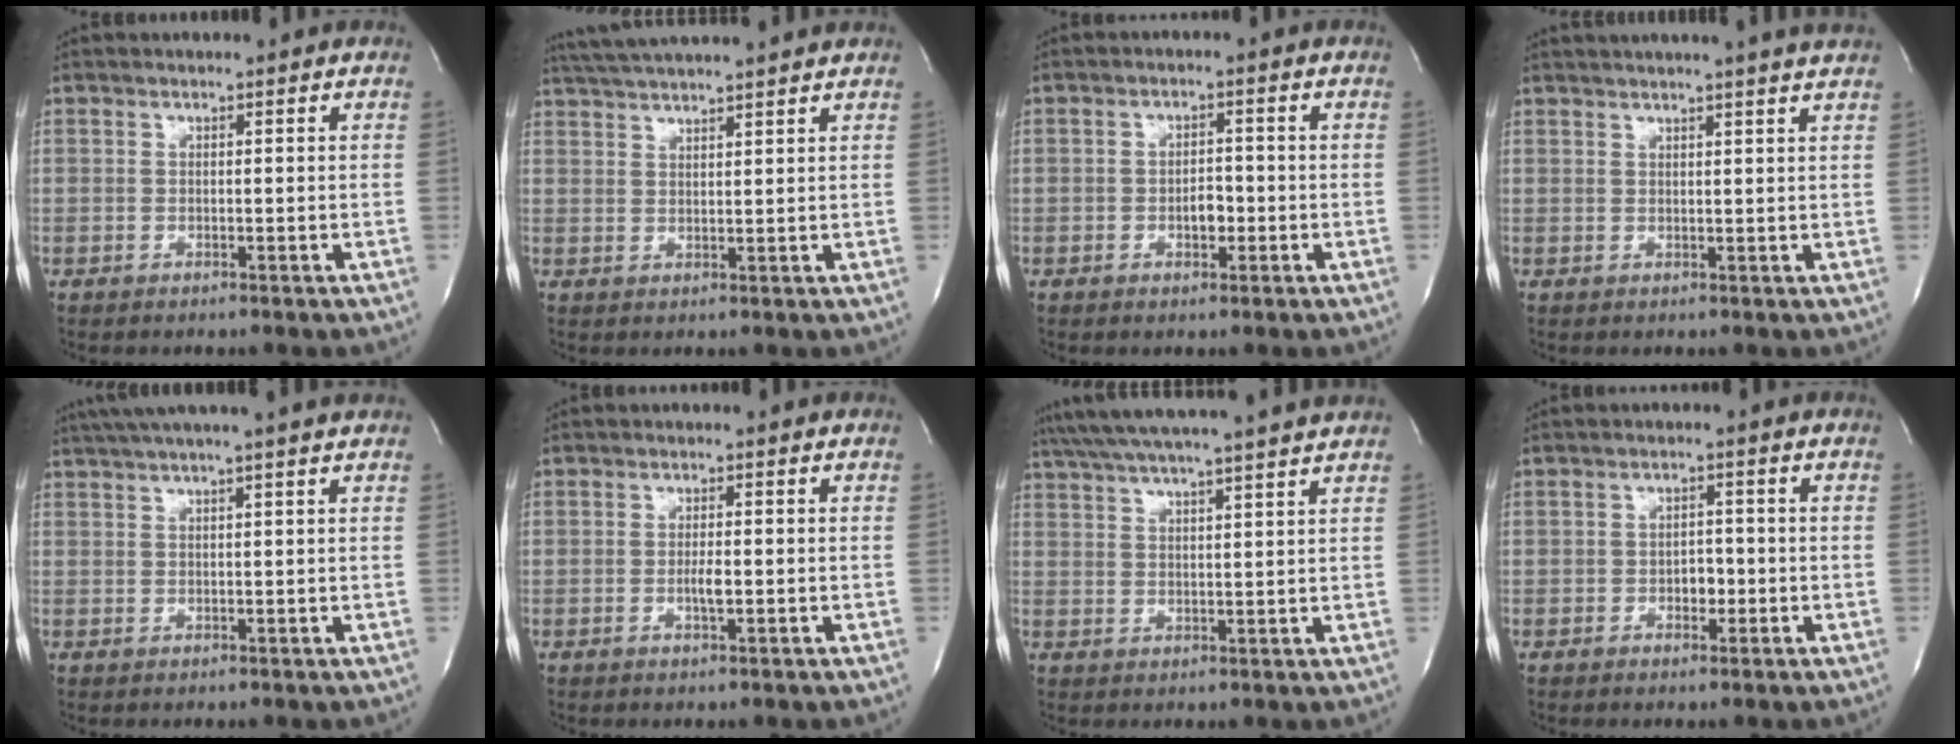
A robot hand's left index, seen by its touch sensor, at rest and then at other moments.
{"total": 10.4, "force": [9.4, -0.6, 4.3], "torque": [-0.084, 0.028, 0.140]}
{"total": 2.8, "force": [-1.0, 1.4, 2.1], "torque": [-0.028, 0.002, -0.015]}
{"total": 9.3, "force": [8.2, -1.3, 4.3], "torque": [-0.066, 0.005, 0.092]}
{"total": 7.9, "force": [6.4, -1.7, 4.1], "torque": [-0.065, 0.022, 0.085]}
{"total": 1.9, "force": [-0.5, 0.3, 1.8], "torque": [-0.034, -0.005, -0.010]}
{"total": 17.2, "force": [15.4, -0.9, 7.7], "torque": [-0.143, 0.004, 0.218]}
{"total": 2.4, "force": [-0.8, 1.5, 1.6], "torque": [-0.017, 0.003, -0.012]}